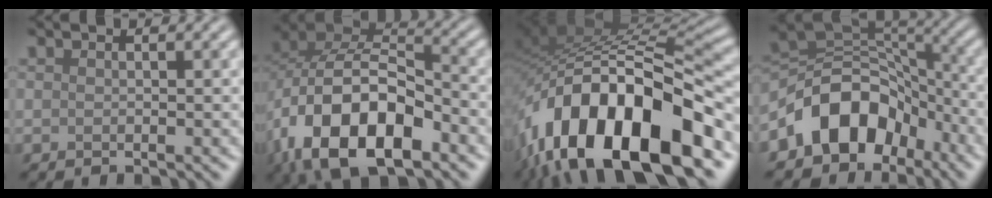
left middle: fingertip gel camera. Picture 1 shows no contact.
{"total": 13.6, "force": [-5.8, 7.6, 9.7], "torque": [-0.183, -0.017, -0.105]}
{"total": 16.9, "force": [-8.7, 7.7, 12.3], "torque": [-0.199, 0.014, -0.144]}
{"total": 8.6, "force": [-4.6, 5.9, 4.3], "torque": [-0.045, 0.010, -0.092]}